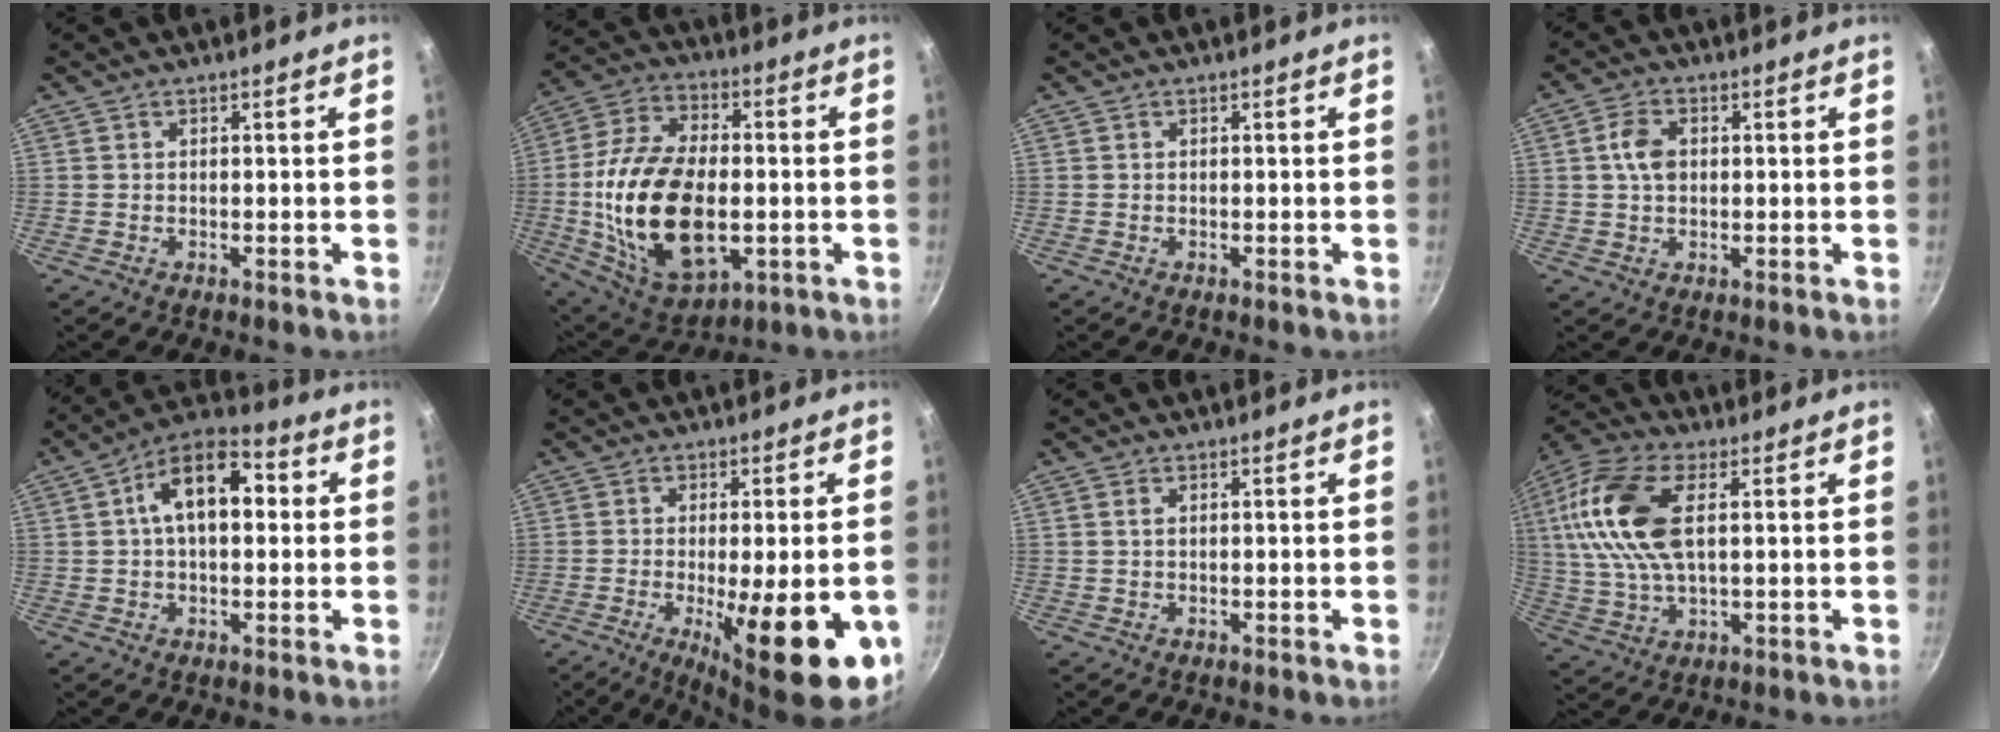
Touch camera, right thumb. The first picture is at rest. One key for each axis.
{"total": 24.0, "fx": -2.7, "fy": 13.4, "fz": 19.7, "tx": -0.365, "ty": 0.004, "tz": -0.030}
{"total": 0.0}
{"total": 5.0, "fx": 0.7, "fy": 3.4, "fz": 3.7, "tx": -0.070, "ty": 0.004, "tz": 0.012}
{"total": 13.1, "fx": 2.2, "fy": 7.3, "fz": 10.7, "tx": -0.157, "ty": 0.031, "tz": 0.025}
{"total": 18.7, "fx": -5.9, "fy": 5.7, "fz": 16.8, "tx": -0.191, "ty": -0.017, "tz": -0.063}
{"total": 1.1, "fx": 0.3, "fy": 0.6, "fz": 0.9, "tx": -0.020, "ty": 0.002, "tz": 0.009}
{"total": 17.7, "fx": 3.6, "fy": 8.6, "fz": 15.0, "tx": -0.331, "ty": 0.012, "tz": 0.064}